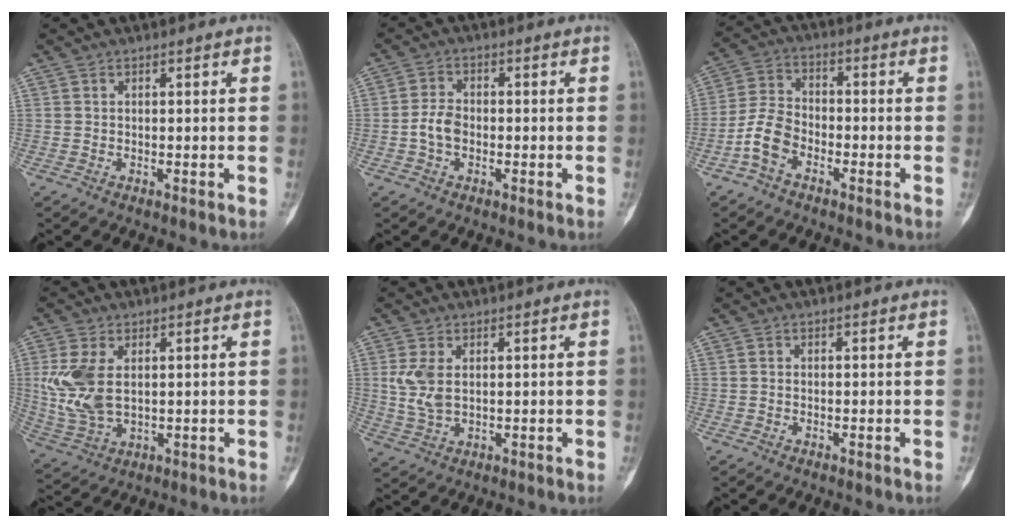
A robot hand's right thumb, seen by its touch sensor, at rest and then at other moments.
{"total": 4.2, "force": [-1.0, 2.8, 2.9], "torque": [-0.055, 0.013, -0.025]}
{"total": 7.4, "force": [-3.7, 4.7, 4.4], "torque": [-0.083, 0.030, -0.081]}
{"total": 10.1, "force": [1.8, 5.9, 8.0], "torque": [-0.178, -0.007, 0.049]}
{"total": 5.6, "force": [1.1, 3.2, 4.4], "torque": [-0.099, -0.003, 0.029]}
{"total": 0.0}